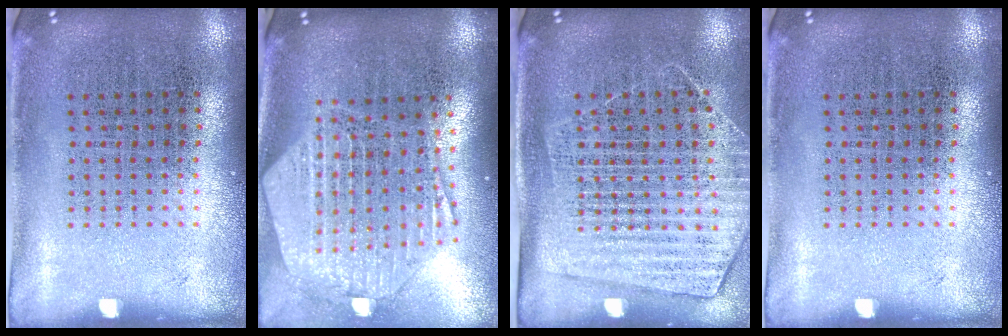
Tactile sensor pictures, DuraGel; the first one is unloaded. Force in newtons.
{"total": 2.8, "press": 2.3, "slide": 1.6}
{"total": 1.7, "press": 1.5, "slide": 0.8}
{"total": 0.0}